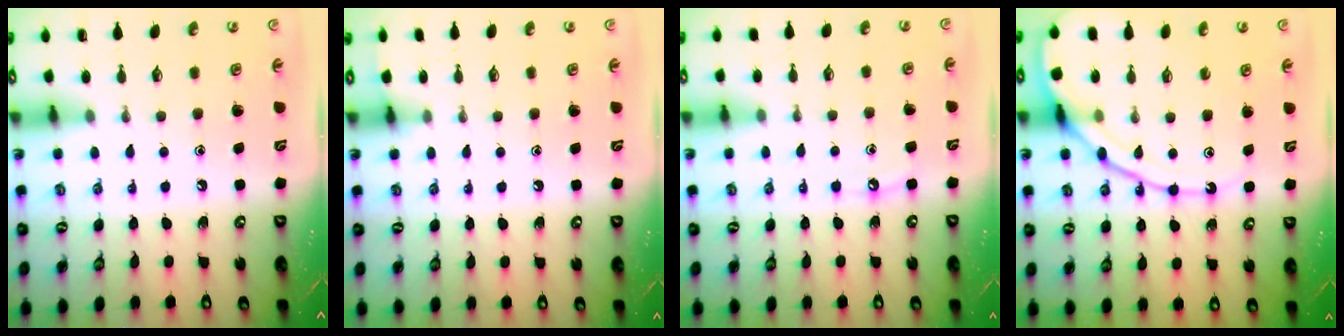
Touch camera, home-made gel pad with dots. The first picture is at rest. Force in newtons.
{"total": 2.8, "press": 2.8, "slide": 0.5}
{"total": 5.2, "press": 5.1, "slide": 0.6}
{"total": 13.8, "press": 13.7, "slide": 1.3}